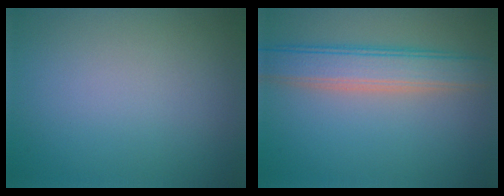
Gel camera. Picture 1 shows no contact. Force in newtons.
{"total": 4.9, "press": 4.9, "slide": 0.3}